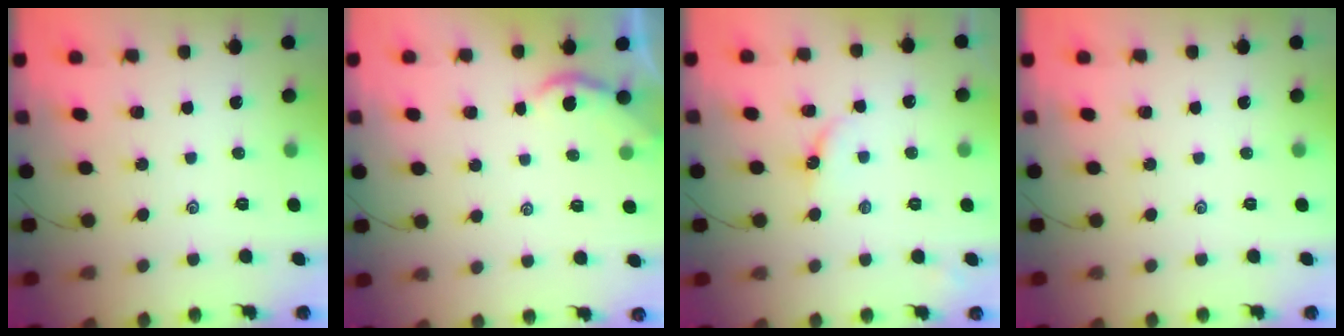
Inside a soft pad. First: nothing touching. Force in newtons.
{"total": 1.7, "press": 1.7, "slide": 0.3}
{"total": 4.6, "press": 4.5, "slide": 0.4}
{"total": 0.0}